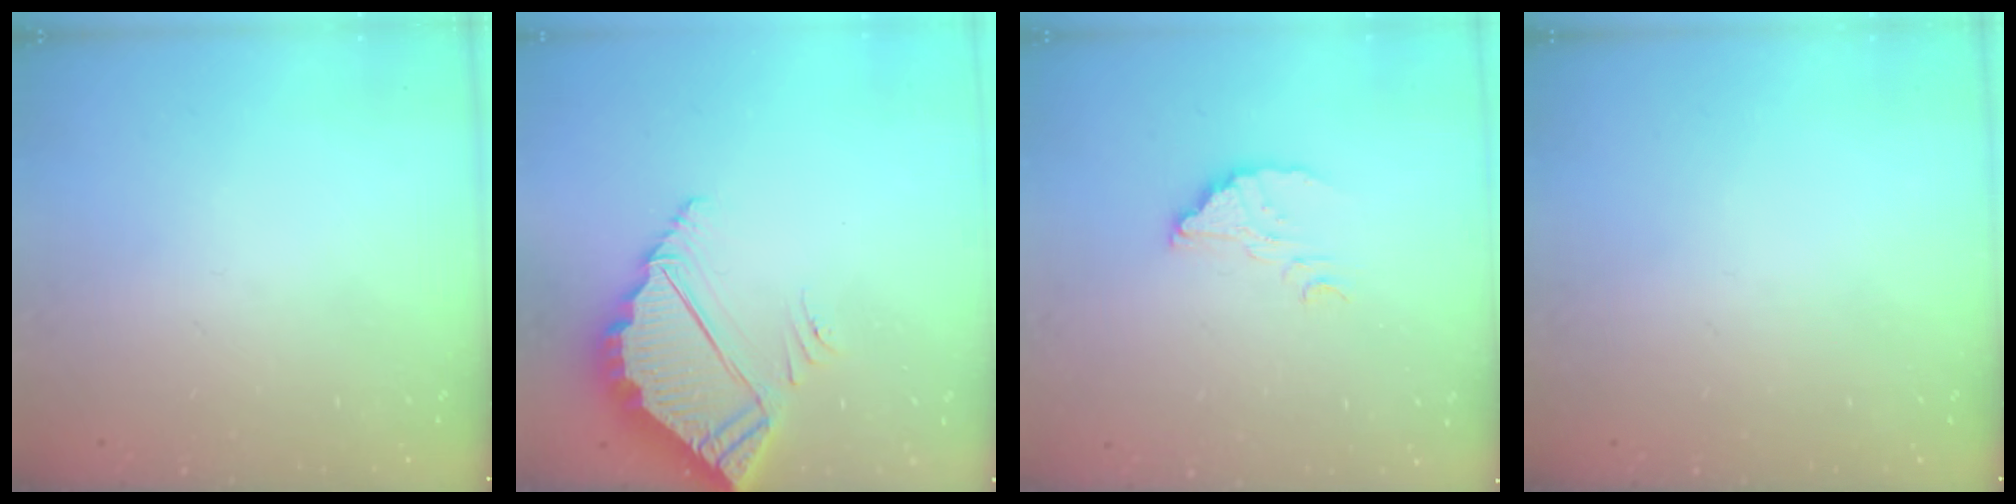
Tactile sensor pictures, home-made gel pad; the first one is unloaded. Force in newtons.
{"total": 4.5, "press": 4.4, "slide": 0.3}
{"total": 3.6, "press": 3.6, "slide": 0.2}
{"total": 0.0}